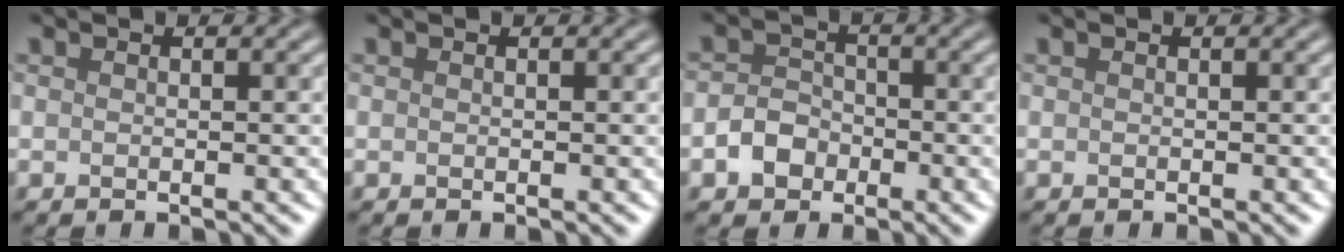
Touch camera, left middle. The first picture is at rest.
{"total": 0.0}
{"total": 2.7, "force": [-1.2, 2.1, 1.1], "torque": [-0.016, 0.005, -0.026]}
{"total": 0.0}